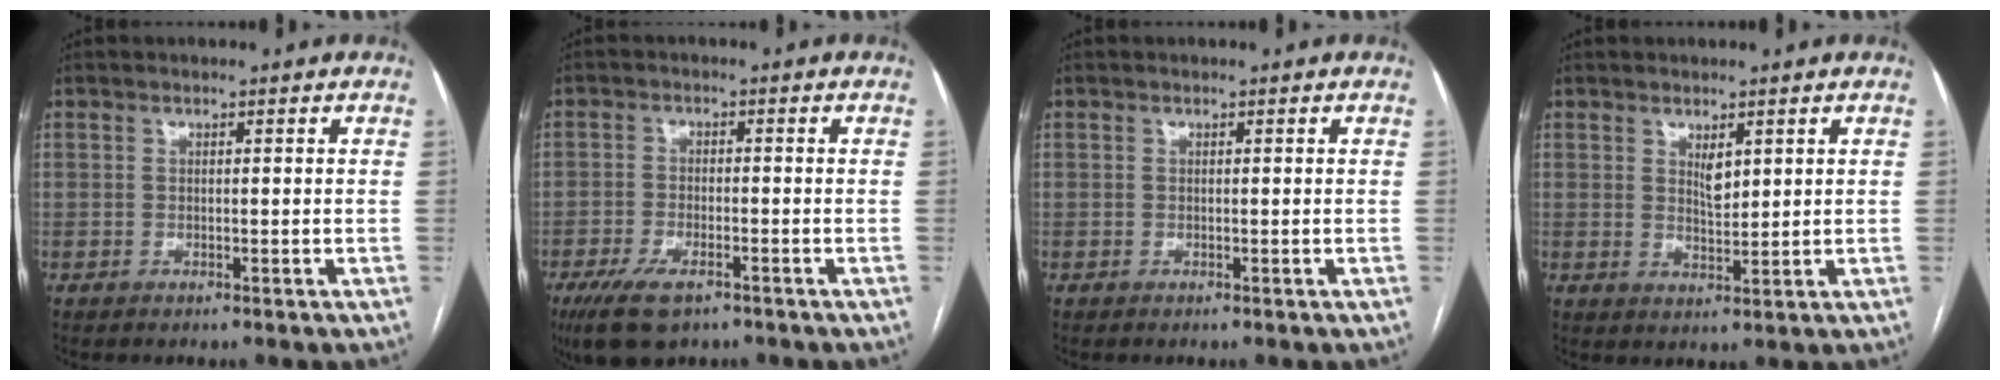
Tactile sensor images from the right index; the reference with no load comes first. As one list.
[{"total": 7.3, "force": [-4.7, 2.8, 4.9], "torque": [-0.096, -0.011, -0.077]}, {"total": 0.0}, {"total": 2.6, "force": [1.3, 1.0, 2.1], "torque": [-0.038, -0.005, 0.028]}]